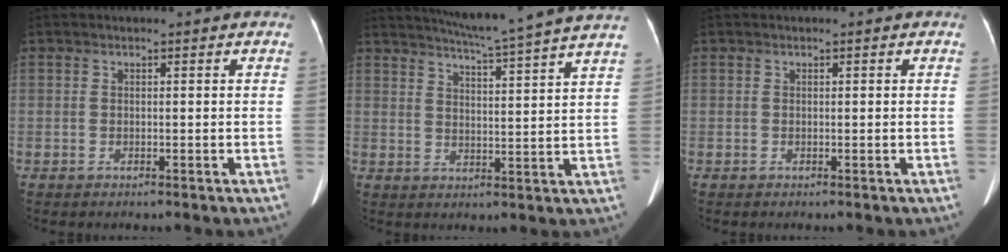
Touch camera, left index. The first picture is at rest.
{"total": 15.6, "force": [13.8, -2.0, 7.1], "torque": [-0.120, -0.027, 0.174]}
{"total": 0.0}